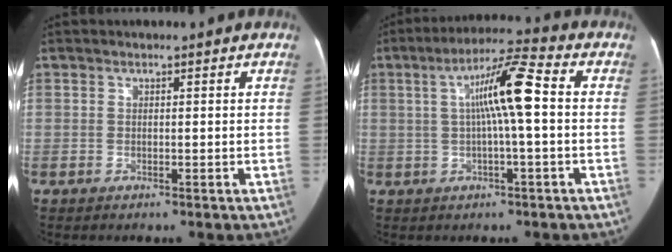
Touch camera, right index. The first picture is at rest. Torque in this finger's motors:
{"motor_torque": [0.85, 0.53, 0.25, 0.11]}